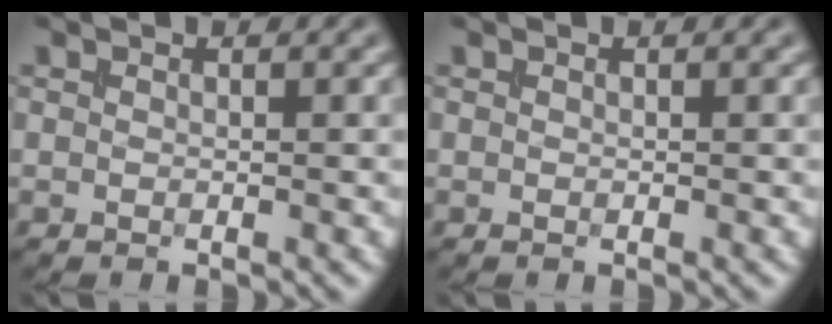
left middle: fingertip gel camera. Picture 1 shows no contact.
{"total": 0.0}